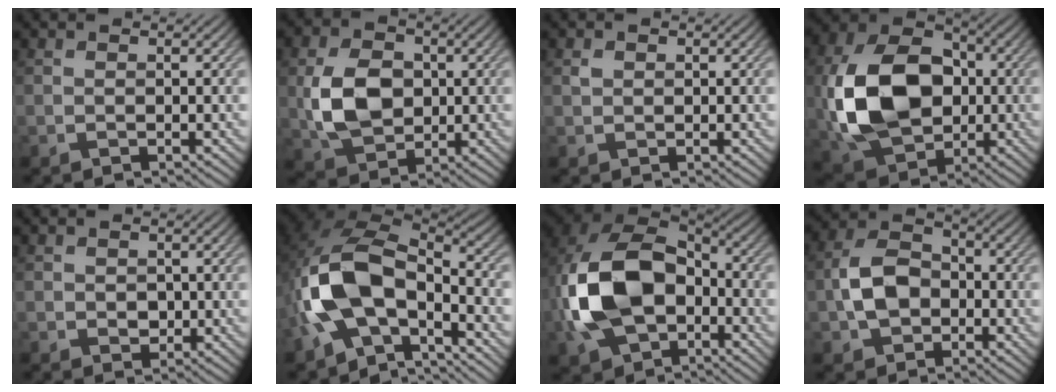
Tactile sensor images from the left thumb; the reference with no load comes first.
{"total": 8.5, "force": [0.1, 6.2, 5.8], "torque": [-0.137, -0.001, -0.002]}
{"total": 1.0, "force": [0.4, 0.9, 0.4], "torque": [-0.010, -0.001, 0.006]}
{"total": 15.7, "force": [-0.9, 11.4, 10.8], "torque": [-0.247, 0.011, -0.024]}
{"total": 1.4, "force": [0.1, 1.2, 0.7], "torque": [-0.020, -0.006, 0.003]}
{"total": 13.4, "force": [-4.2, 7.5, 10.3], "torque": [-0.225, -0.011, -0.091]}
{"total": 16.6, "force": [-3.2, 11.2, 11.7], "torque": [-0.285, -0.023, -0.064]}
{"total": 7.3, "force": [-1.8, 5.3, 4.7], "torque": [-0.098, 0.008, -0.045]}